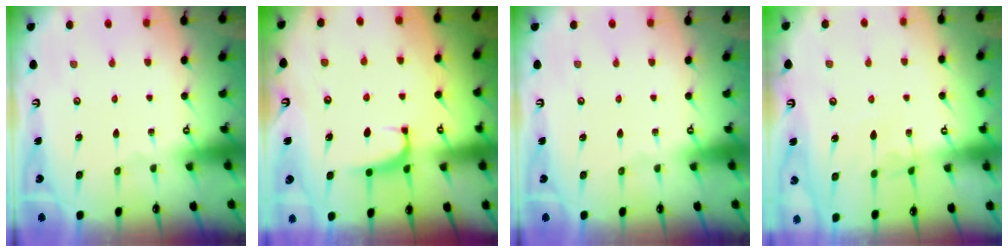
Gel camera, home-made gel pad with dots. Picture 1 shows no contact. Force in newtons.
{"total": 0.8, "press": 0.6, "slide": 0.6}
{"total": 0.0}
{"total": 1.1, "press": 1.0, "slide": 0.4}